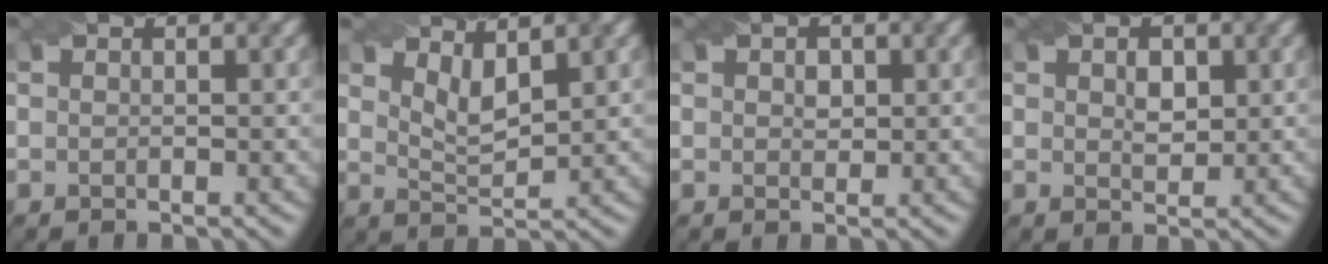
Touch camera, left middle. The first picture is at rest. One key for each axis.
{"total": 2.8, "fx": 1.7, "fy": 1.0, "fz": 2.0, "tx": -0.043, "ty": -0.007, "tz": 0.034}
{"total": 1.3, "fx": 0.3, "fy": 1.0, "fz": 0.8, "tx": -0.010, "ty": -0.005, "tz": 0.009}
{"total": 1.9, "fx": 0.6, "fy": 1.1, "fz": 1.4, "tx": -0.023, "ty": -0.002, "tz": 0.012}